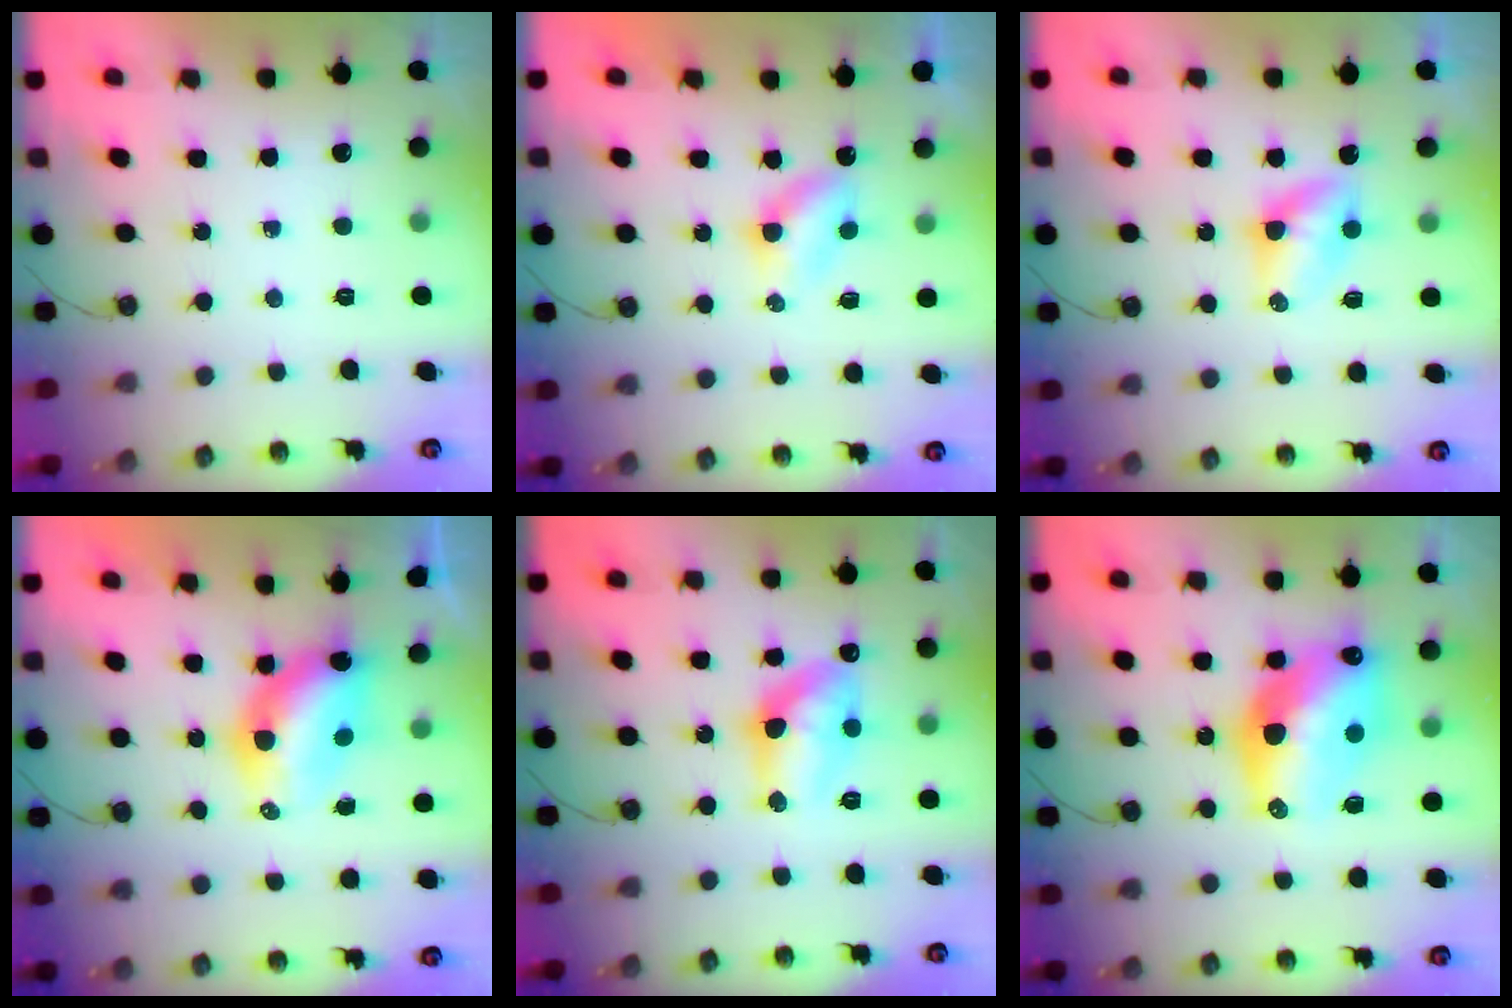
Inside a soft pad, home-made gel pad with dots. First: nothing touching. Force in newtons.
{"total": 3.7, "press": 3.7, "slide": 0.5}
{"total": 4.6, "press": 4.5, "slide": 0.4}
{"total": 7.7, "press": 7.7, "slide": 0.5}
{"total": 11.6, "press": 11.6, "slide": 0.8}
{"total": 17.1, "press": 17.0, "slide": 1.4}